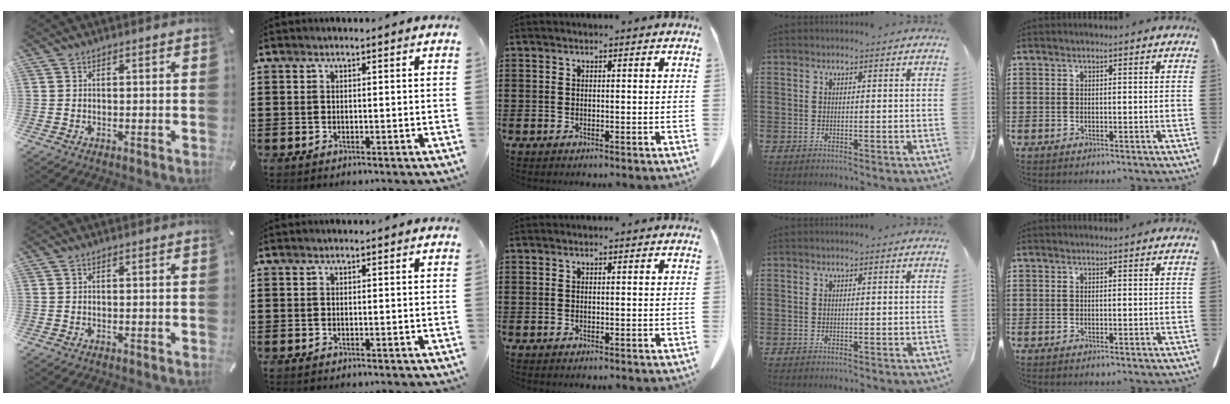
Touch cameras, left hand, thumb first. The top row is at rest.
{}